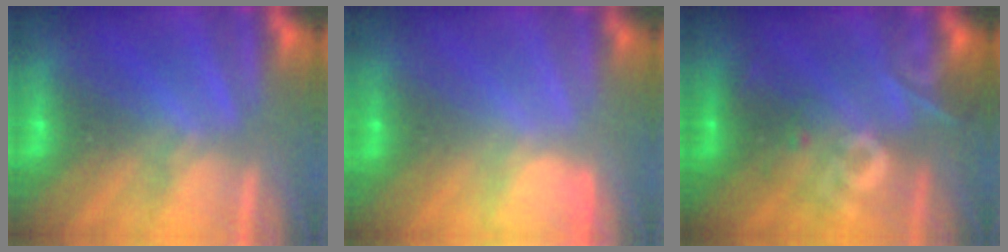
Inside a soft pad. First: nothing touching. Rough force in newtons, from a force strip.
{"total": 2.9}
{"total": 2.7}